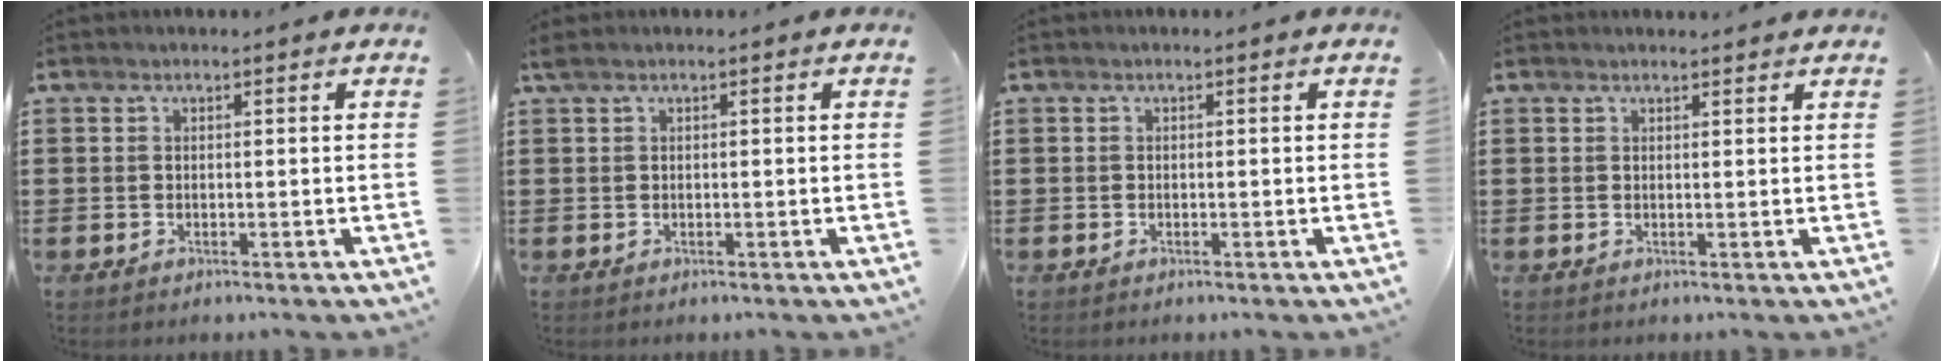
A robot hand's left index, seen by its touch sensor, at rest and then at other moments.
{"total": 0.5, "force": [0.3, 0.1, 0.4], "torque": [-0.010, 0.000, 0.006]}
{"total": 0.0}
{"total": 1.2, "force": [1.1, 0.0, 0.2], "torque": [-0.007, -0.002, 0.023]}